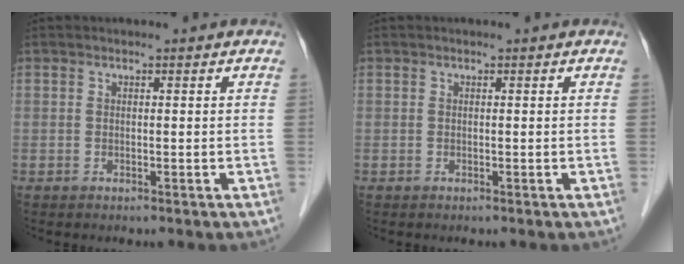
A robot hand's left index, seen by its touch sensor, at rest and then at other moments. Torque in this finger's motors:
{"motor_torque": [0.05, 0.02, 0.00, 0.00]}